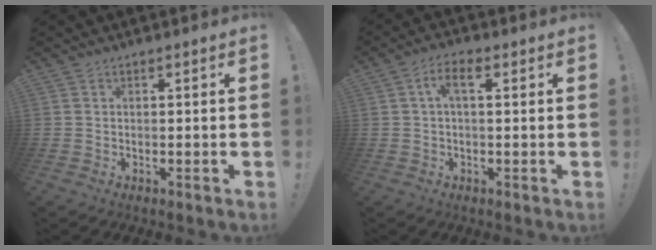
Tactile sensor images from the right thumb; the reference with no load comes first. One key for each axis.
{"total": 5.2, "fx": 1.1, "fy": 2.4, "fz": 4.5, "tx": -0.071, "ty": 0.008, "tz": 0.015}